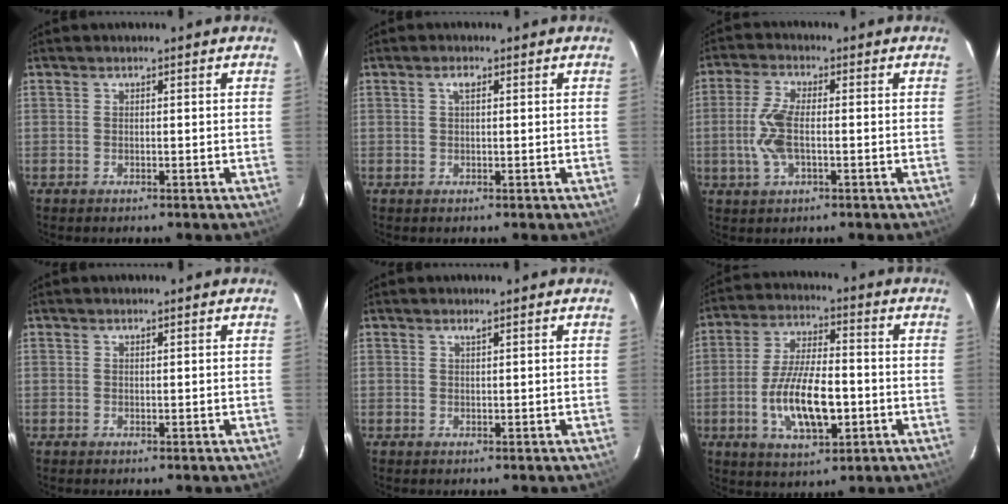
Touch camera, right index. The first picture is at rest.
{"total": 1.5, "force": [0.5, 0.8, 1.2], "torque": [-0.022, 0.007, 0.007]}
{"total": 7.1, "force": [-1.0, 2.7, 6.4], "torque": [-0.141, 0.003, -0.022]}
{"total": 0.0}
{"total": 0.5, "force": [0.4, -0.1, 0.3], "torque": [-0.006, 0.001, 0.007]}
{"total": 13.1, "force": [-3.3, 5.0, 11.6], "torque": [-0.230, -0.006, -0.054]}